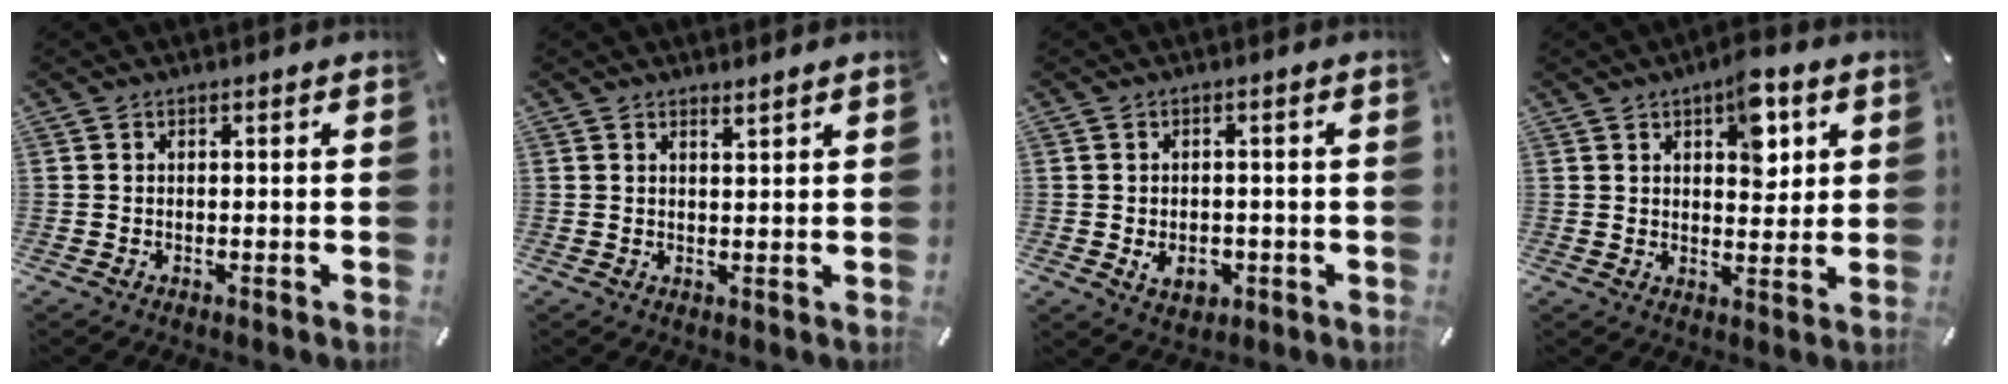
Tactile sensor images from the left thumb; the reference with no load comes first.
{"total": 1.4, "force": [1.4, 0.0, 0.2], "torque": [-0.004, -0.004, 0.026]}
{"total": 5.0, "force": [-1.3, 3.7, 3.2], "torque": [-0.048, -0.003, -0.025]}
{"total": 8.9, "force": [4.3, 4.8, 6.2], "torque": [-0.066, -0.021, 0.066]}